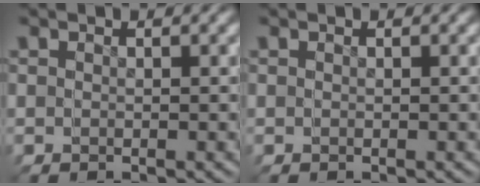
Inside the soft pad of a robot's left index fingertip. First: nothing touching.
{"total": 0.0}